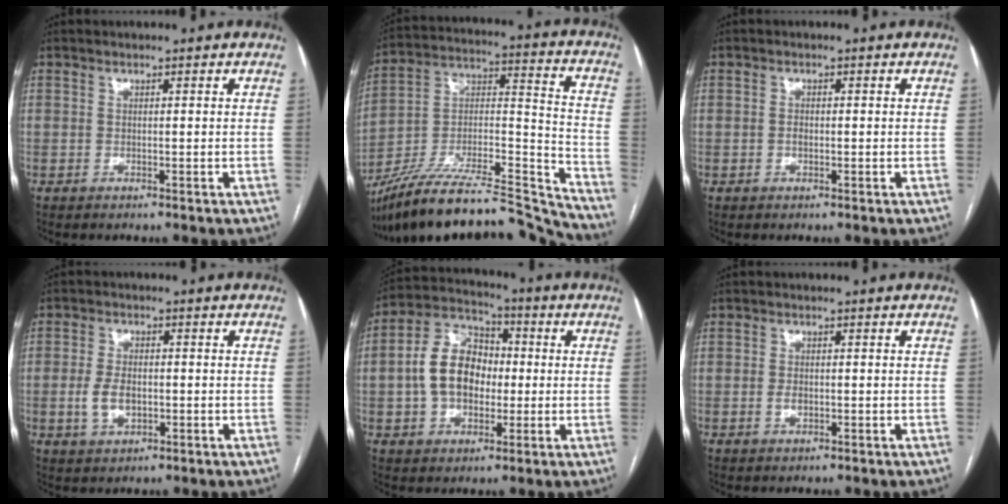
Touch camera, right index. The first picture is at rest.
{"total": 26.3, "force": [-24.5, 1.8, 9.2], "torque": [-0.134, 0.021, -0.393]}
{"total": 0.9, "force": [-0.2, 0.6, 0.7], "torque": [-0.014, 0.002, -0.005]}
{"total": 4.8, "force": [-0.9, 2.8, 3.8], "torque": [-0.079, 0.004, -0.012]}
{"total": 11.2, "force": [-0.5, 7.8, 8.0], "torque": [-0.173, 0.036, -0.009]}
{"total": 1.5, "force": [-0.3, 0.9, 1.2], "torque": [-0.021, 0.002, -0.004]}